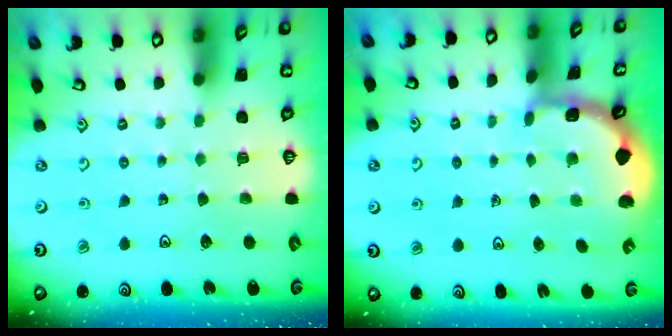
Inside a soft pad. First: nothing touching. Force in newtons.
{"total": 1.8, "press": 1.8, "slide": 0.3}